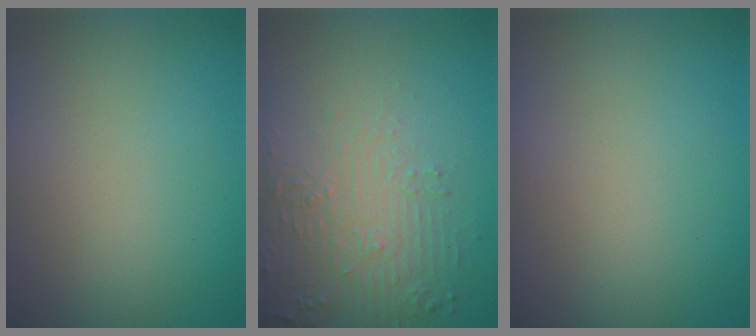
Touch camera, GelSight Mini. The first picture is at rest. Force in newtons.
{"total": 5.7, "press": 3.8, "slide": 4.2}
{"total": 0.0}